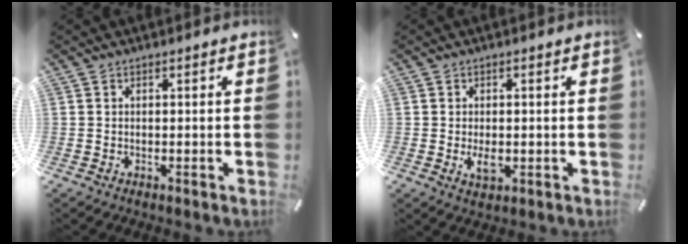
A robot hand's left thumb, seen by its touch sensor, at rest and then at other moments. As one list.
[{"total": 3.4, "force": [-0.4, 1.9, 2.7], "torque": [-0.056, -0.007, -0.010]}]